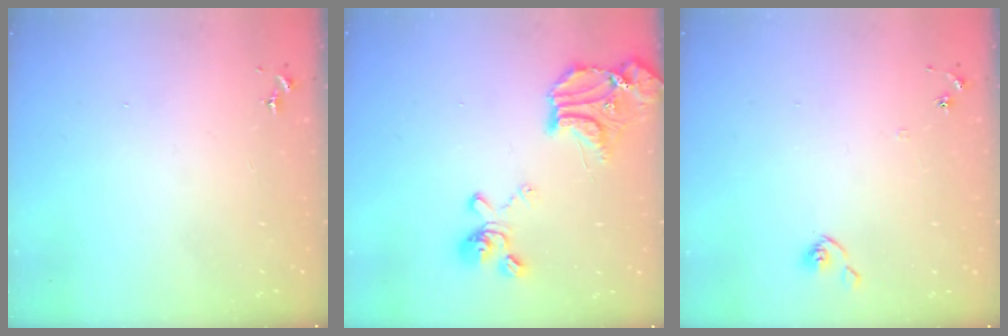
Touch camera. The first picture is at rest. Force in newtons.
{"total": 19.3, "press": 19.2, "slide": 2.2}
{"total": 6.1, "press": 6.1, "slide": 0.5}